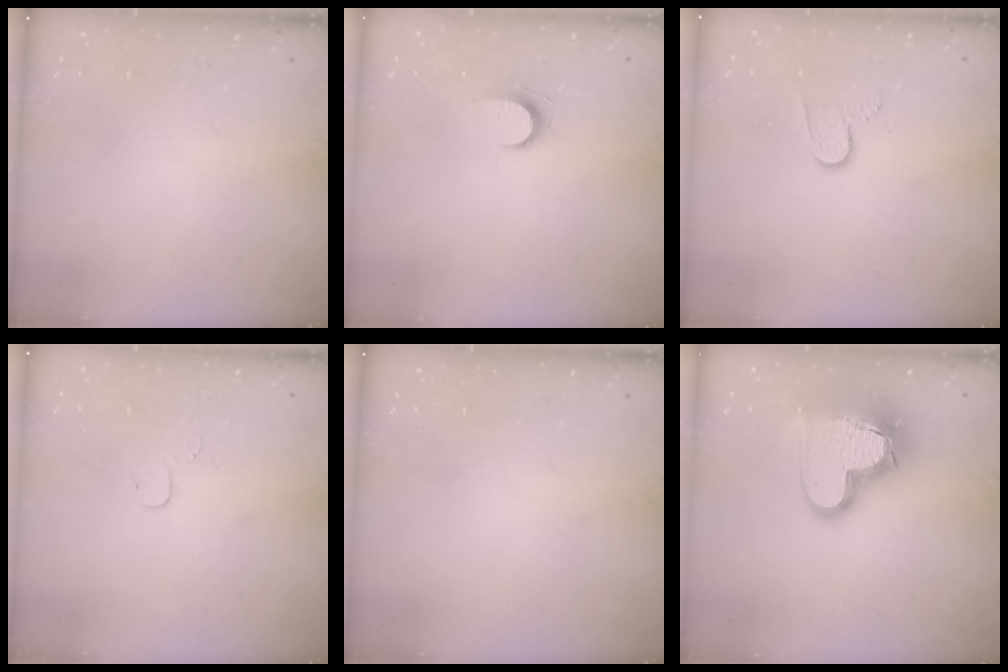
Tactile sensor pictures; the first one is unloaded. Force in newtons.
{"total": 6.2, "press": 6.2, "slide": 0.7}
{"total": 6.0, "press": 6.0, "slide": 0.4}
{"total": 3.3, "press": 3.3, "slide": 0.3}
{"total": 0.0}
{"total": 19.4, "press": 19.3, "slide": 1.7}